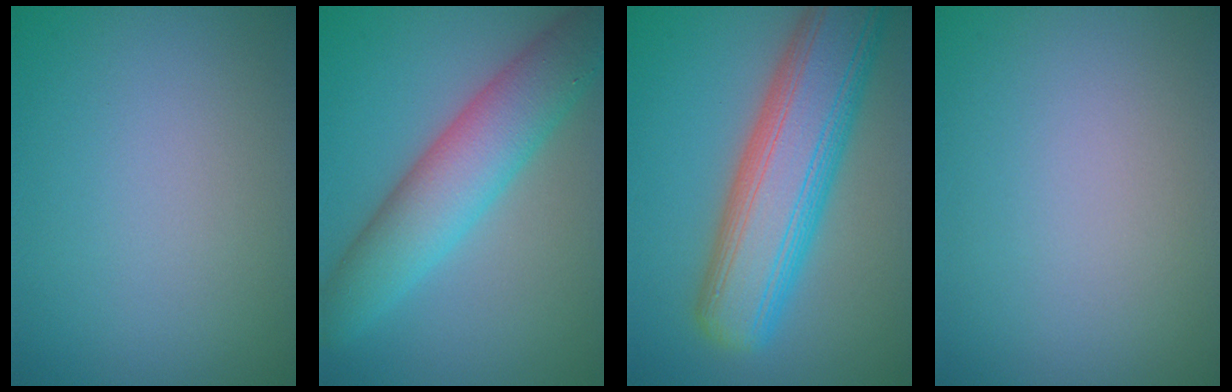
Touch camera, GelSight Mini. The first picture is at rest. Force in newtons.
{"total": 7.4, "press": 7.4, "slide": 0.2}
{"total": 10.8, "press": 10.8, "slide": 0.4}
{"total": 0.0}